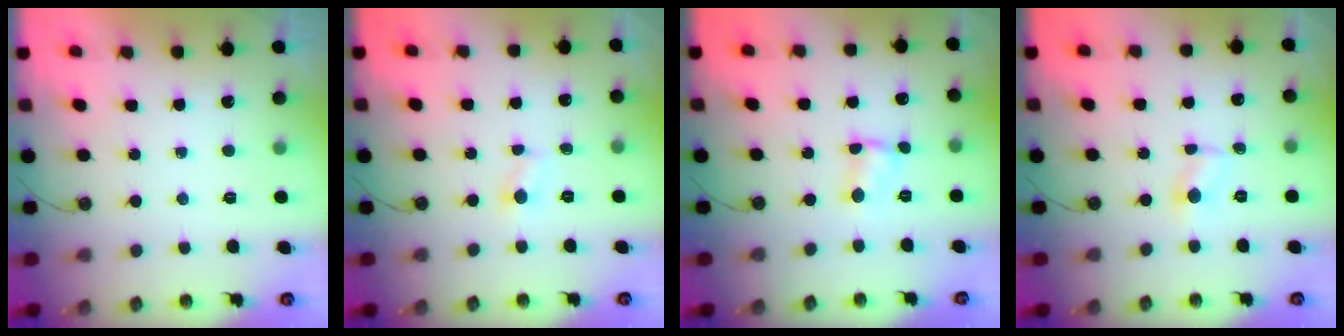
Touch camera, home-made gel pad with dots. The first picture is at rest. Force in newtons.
{"total": 3.3, "press": 3.3, "slide": 0.5}
{"total": 3.0, "press": 3.0, "slide": 0.4}
{"total": 2.7, "press": 2.7, "slide": 0.3}